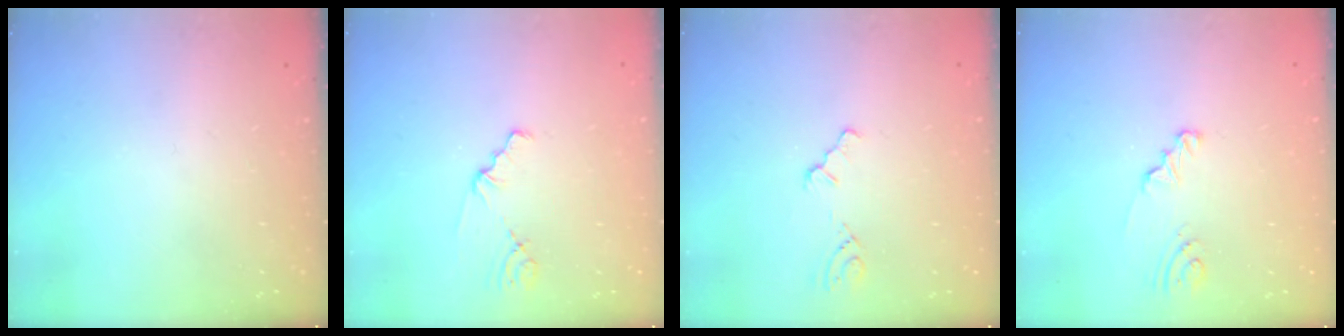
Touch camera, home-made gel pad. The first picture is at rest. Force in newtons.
{"total": 1.3, "press": 1.3, "slide": 0.3}
{"total": 1.8, "press": 1.8, "slide": 0.3}
{"total": 2.0, "press": 2.0, "slide": 0.2}